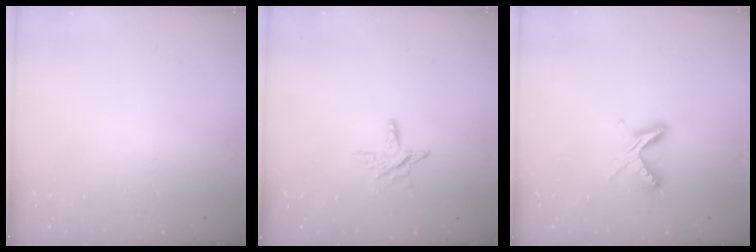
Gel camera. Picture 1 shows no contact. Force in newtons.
{"total": 6.9, "press": 6.9, "slide": 0.5}
{"total": 5.4, "press": 5.3, "slide": 0.6}